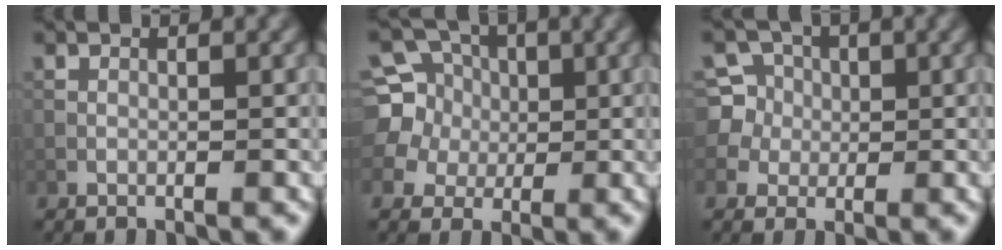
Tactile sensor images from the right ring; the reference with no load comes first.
{"total": 7.3, "force": [1.5, 6.7, 2.3], "torque": [-0.060, 0.028, 0.013]}
{"total": 6.3, "force": [1.4, 5.9, 1.5], "torque": [-0.039, 0.034, 0.017]}